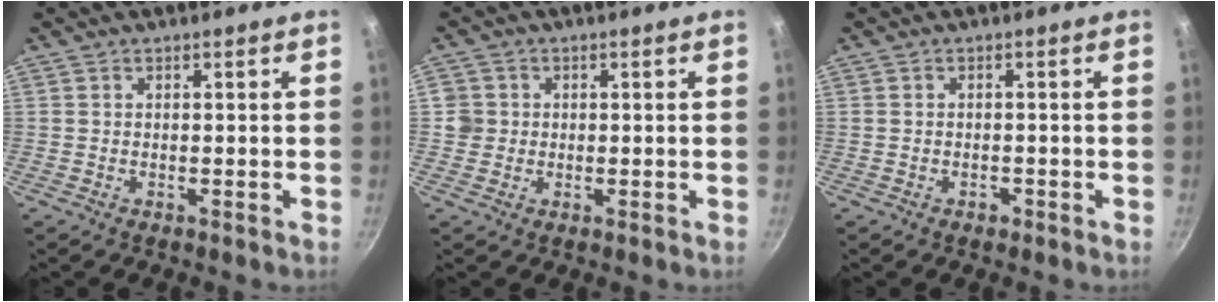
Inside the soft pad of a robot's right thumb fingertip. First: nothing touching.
{"total": 3.2, "force": [0.0, 3.1, 0.7], "torque": [0.004, 0.010, -0.003]}
{"total": 1.2, "force": [-0.7, 0.9, 0.5], "torque": [-0.005, 0.007, -0.007]}